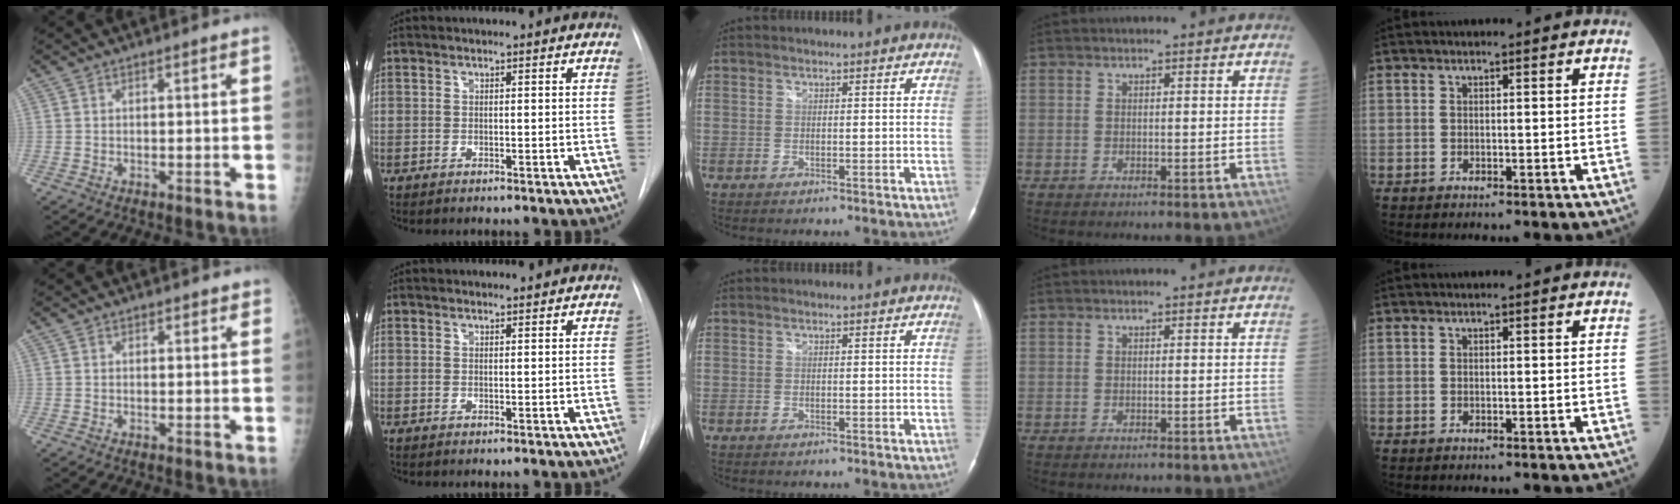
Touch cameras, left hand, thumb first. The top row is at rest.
{"thumb": {"total": 1.1, "force": [0.8, 0.7, 0.1], "torque": [0.014, -0.004, 0.006]}, "index": {"total": 0.8, "force": [0.7, 0.1, -0.1], "torque": [-0.005, 0.004, 0.013]}}